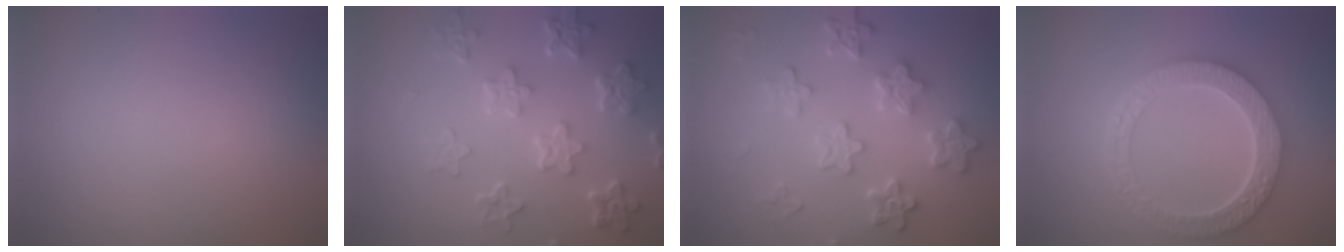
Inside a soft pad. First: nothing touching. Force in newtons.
{"total": 6.2, "press": 4.7, "slide": 4.0}
{"total": 3.8, "press": 3.8, "slide": 0.3}
{"total": 5.6, "press": 4.7, "slide": 3.1}